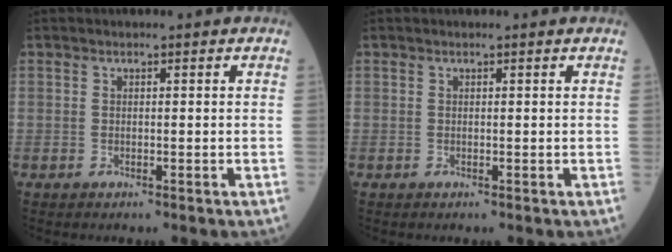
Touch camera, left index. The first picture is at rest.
{"total": 0.7, "force": [0.7, -0.1, 0.2], "torque": [-0.009, 0.000, 0.009]}